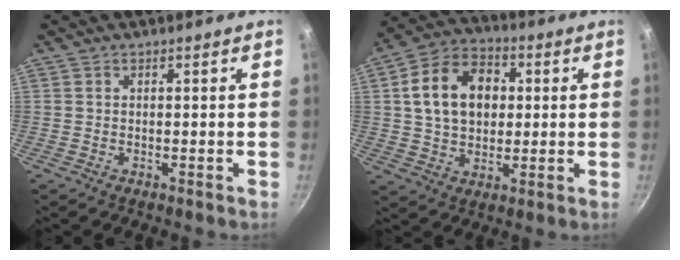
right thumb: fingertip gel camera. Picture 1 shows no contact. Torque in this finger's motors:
{"motor_torque": [-0.62, 1.31, 0.24, -0.18, 0.18]}